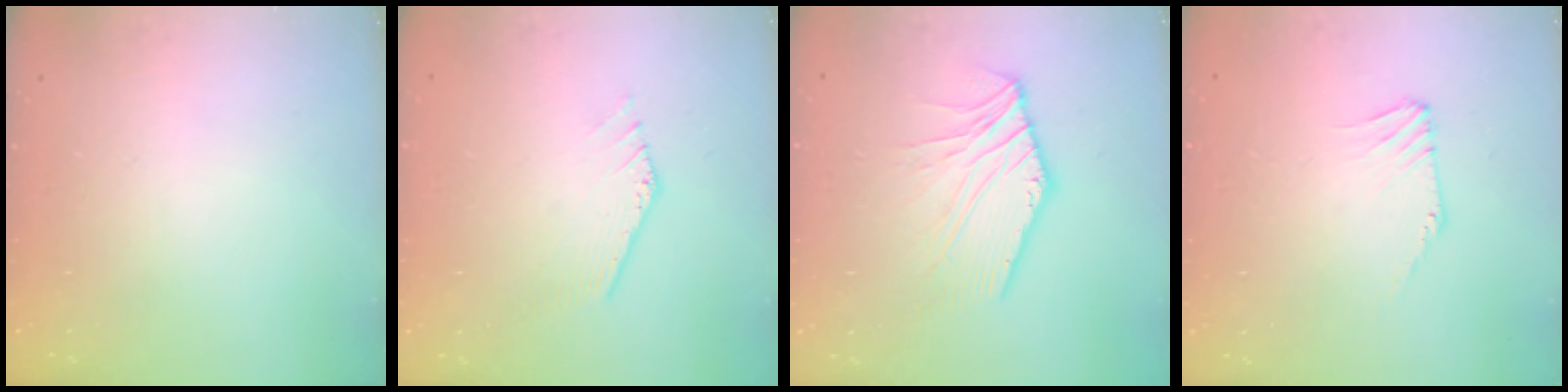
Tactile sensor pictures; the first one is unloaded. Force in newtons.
{"total": 0.0}
{"total": 5.1, "press": 5.0, "slide": 1.0}
{"total": 1.3, "press": 1.2, "slide": 0.2}